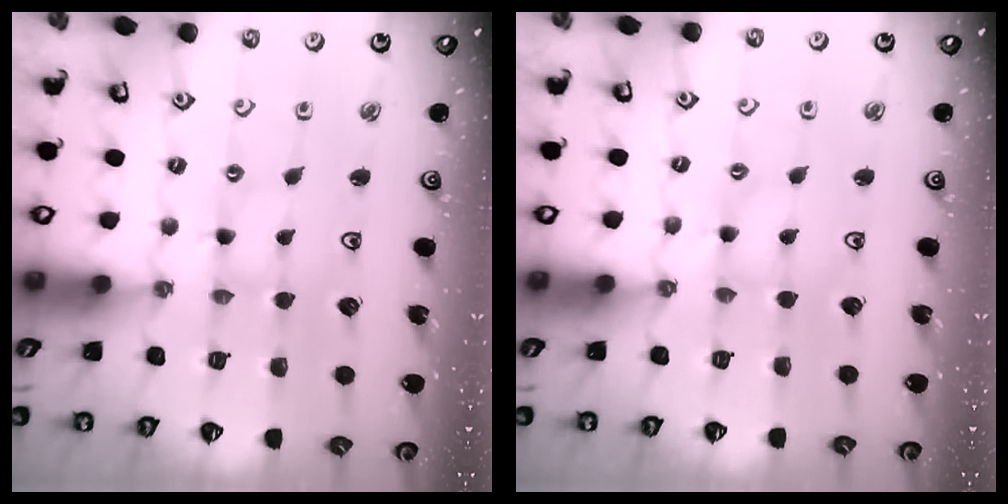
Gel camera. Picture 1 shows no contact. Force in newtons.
{"total": 0.5, "press": 0.5, "slide": 0.2}